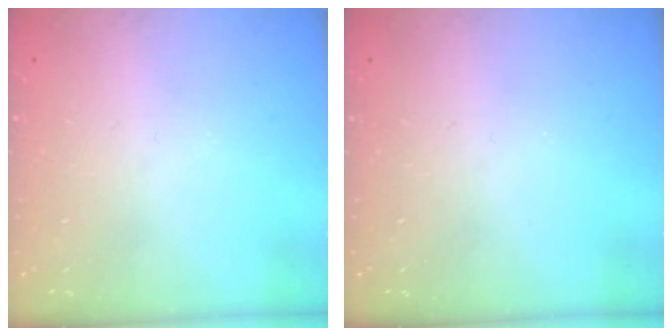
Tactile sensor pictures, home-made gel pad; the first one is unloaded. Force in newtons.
{"total": 0.0}